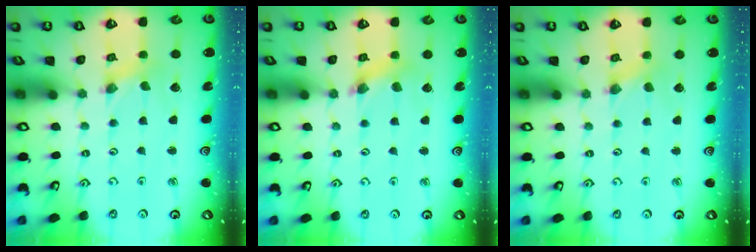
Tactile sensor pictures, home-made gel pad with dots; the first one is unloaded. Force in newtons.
{"total": 5.1, "press": 5.1, "slide": 0.5}
{"total": 2.5, "press": 2.4, "slide": 0.4}